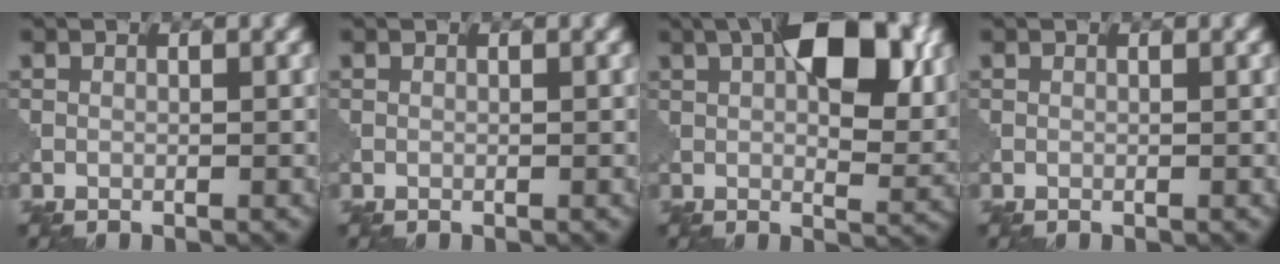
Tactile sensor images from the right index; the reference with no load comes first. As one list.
[{"total": 0.0}, {"total": 10.6, "force": [4.0, 4.8, 8.5], "torque": [-0.115, 0.000, 0.057]}, {"total": 0.0}]